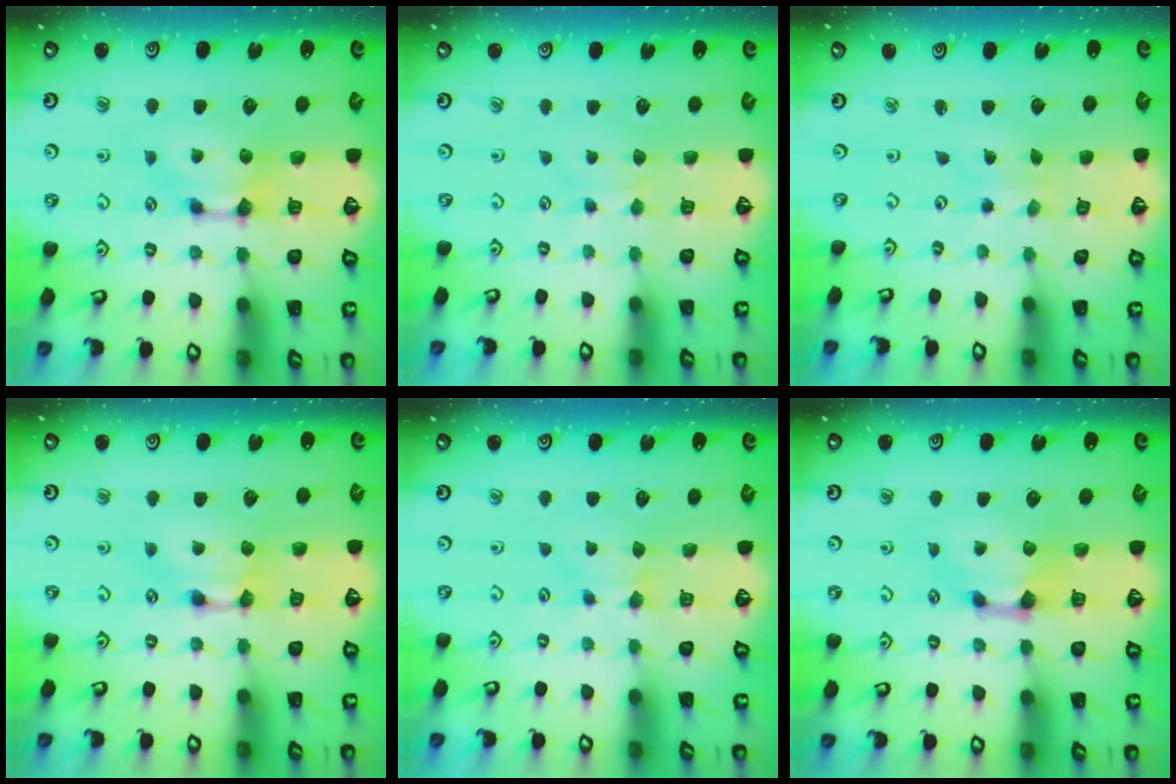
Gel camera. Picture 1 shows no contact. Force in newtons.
{"total": 2.7, "press": 2.7, "slide": 0.4}
{"total": 5.3, "press": 5.3, "slide": 0.7}
{"total": 1.7, "press": 1.7, "slide": 0.1}
{"total": 2.5, "press": 2.5, "slide": 0.5}
{"total": 0.8, "press": 0.2, "slide": 0.7}